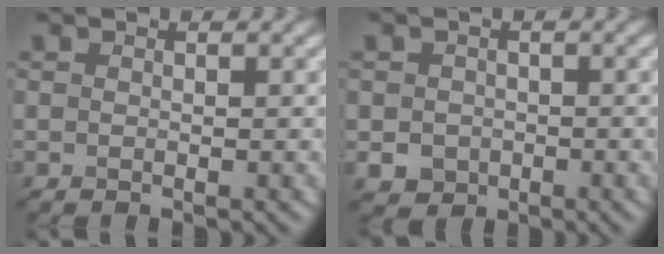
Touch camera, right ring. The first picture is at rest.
{"total": 2.3, "force": [-0.6, 2.1, 0.8], "torque": [-0.009, -0.006, -0.009]}